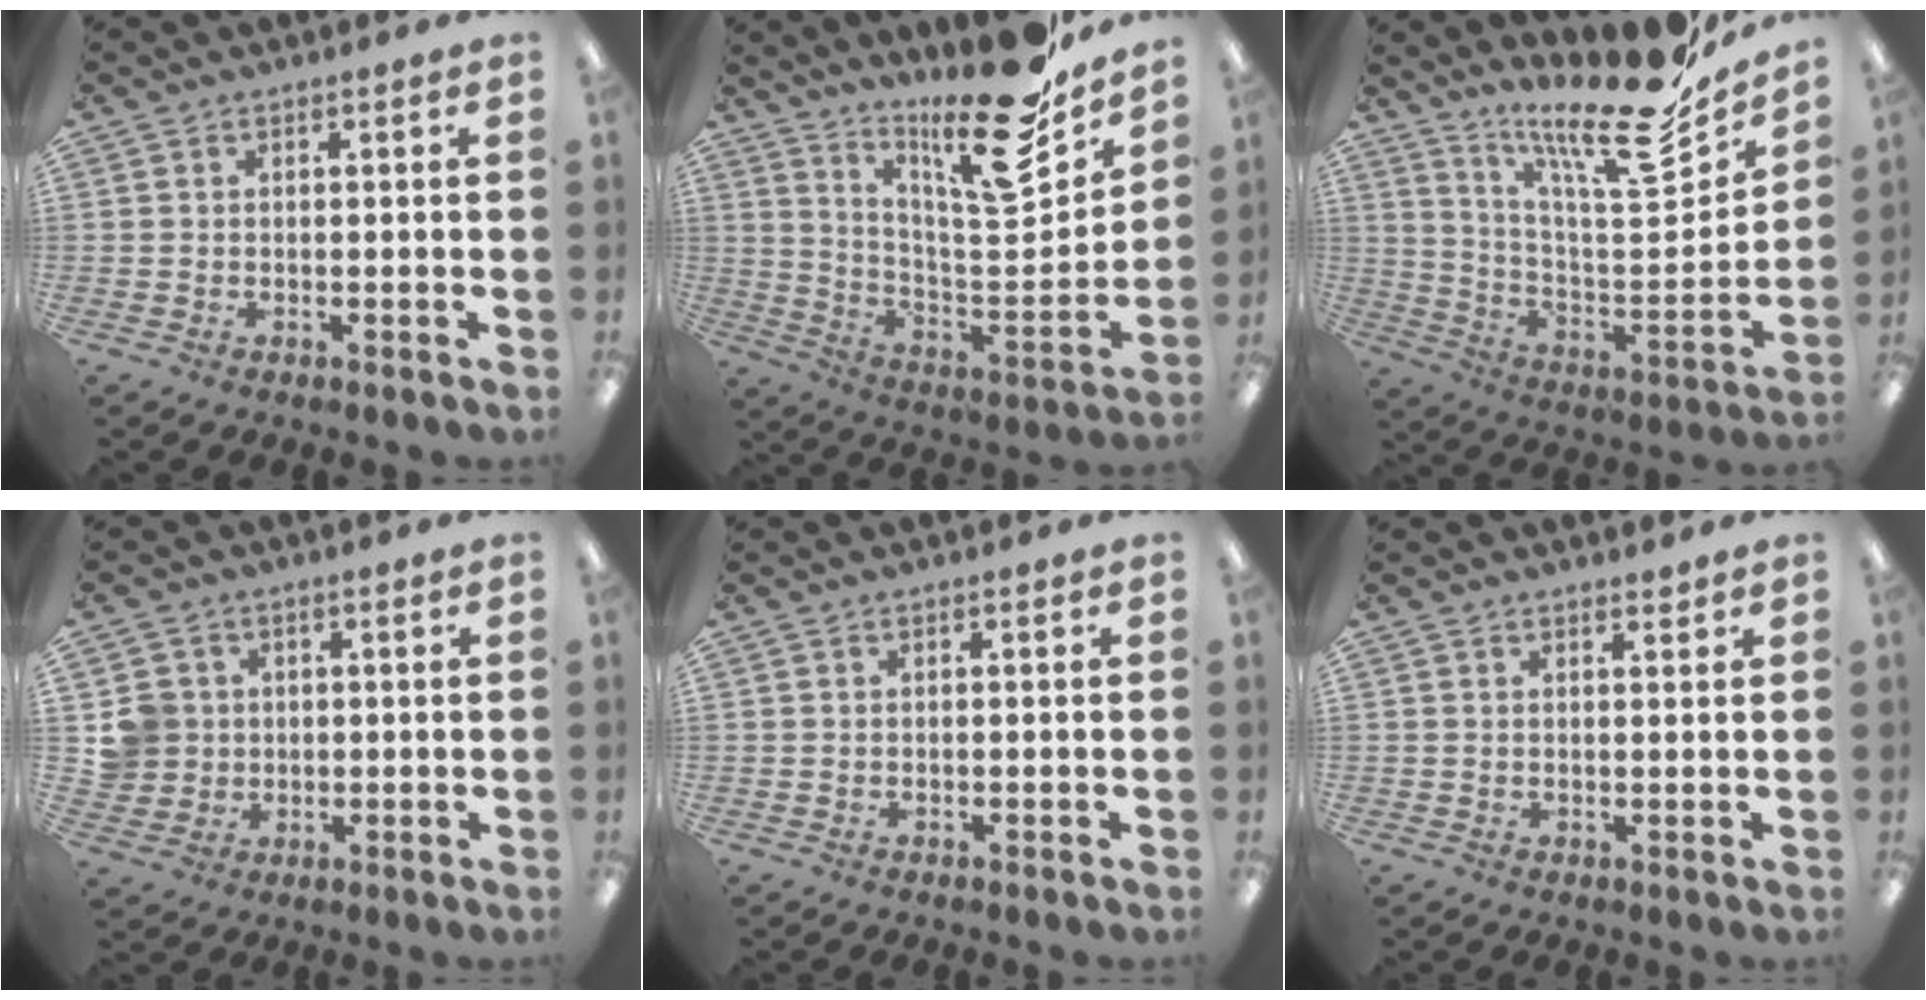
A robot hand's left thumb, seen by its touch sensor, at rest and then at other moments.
{"total": 21.4, "force": [17.0, 3.9, 12.4], "torque": [-0.185, -0.133, 0.272]}
{"total": 23.0, "force": [17.5, 5.4, 13.9], "torque": [-0.215, -0.131, 0.286]}
{"total": 6.5, "force": [1.1, 6.3, 1.2], "torque": [-0.032, 0.006, 0.023]}
{"total": 0.0}
{"total": 1.5, "force": [1.3, 0.4, 0.5], "torque": [-0.001, -0.005, 0.023]}